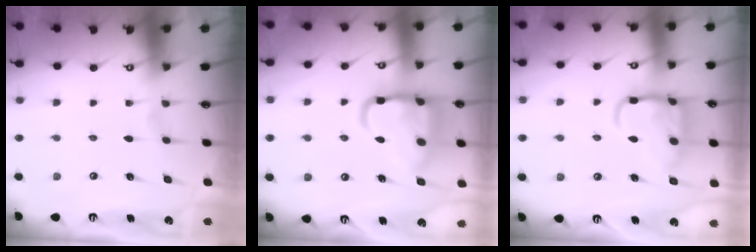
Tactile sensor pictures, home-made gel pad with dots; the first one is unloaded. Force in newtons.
{"total": 16.9, "press": 16.8, "slide": 1.7}
{"total": 13.5, "press": 13.5, "slide": 1.3}